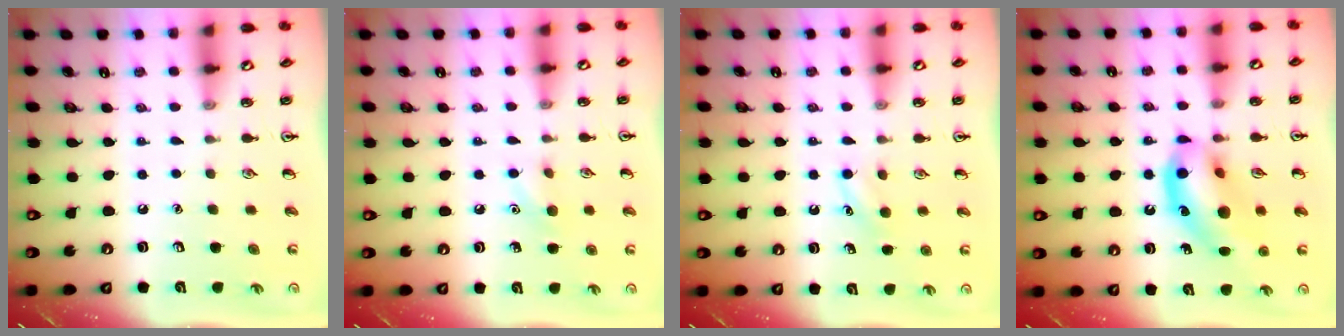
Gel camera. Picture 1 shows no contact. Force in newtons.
{"total": 6.3, "press": 6.0, "slide": 1.9}
{"total": 4.4, "press": 4.2, "slide": 1.3}
{"total": 14.7, "press": 14.2, "slide": 3.7}